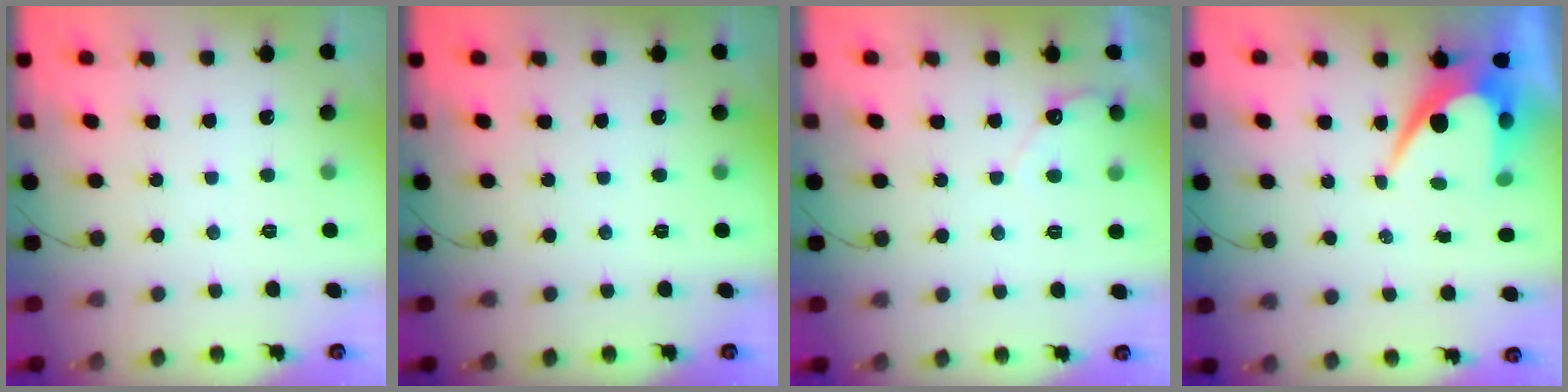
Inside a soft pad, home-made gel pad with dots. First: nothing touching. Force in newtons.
{"total": 0.0}
{"total": 3.3, "press": 3.3, "slide": 0.2}
{"total": 8.7, "press": 8.7, "slide": 0.5}